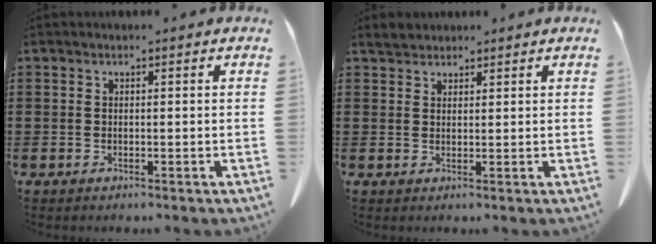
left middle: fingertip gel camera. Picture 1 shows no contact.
{"total": 2.0, "force": [1.9, 0.6, 0.2], "torque": [-0.010, 0.004, 0.037]}